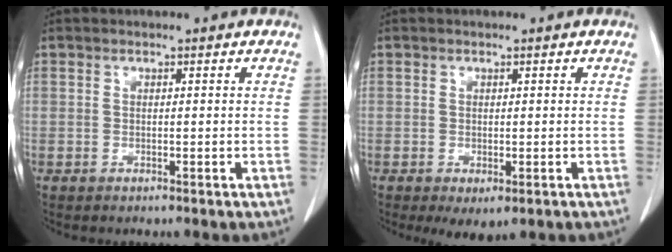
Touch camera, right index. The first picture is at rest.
{"total": 2.6, "force": [-1.1, 1.5, 1.9], "torque": [-0.024, -0.004, -0.004]}